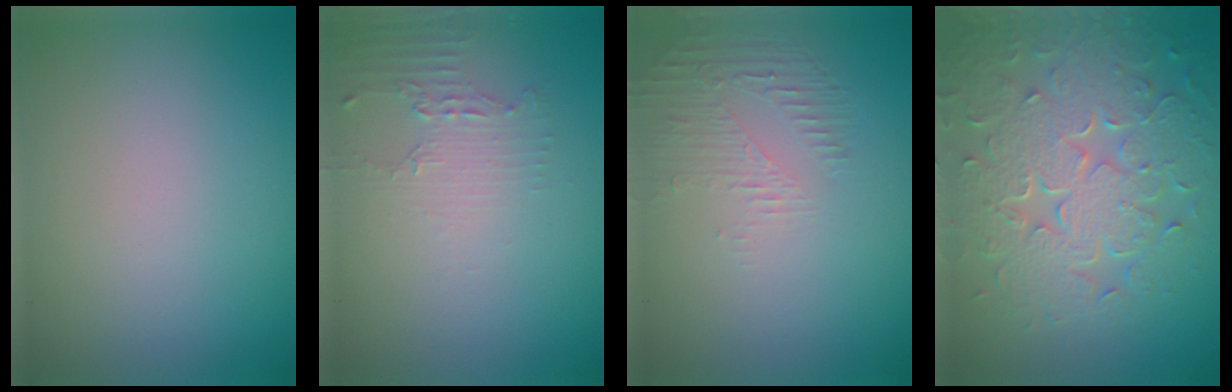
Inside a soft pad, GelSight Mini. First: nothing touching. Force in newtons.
{"total": 2.2, "press": 1.5, "slide": 1.5}
{"total": 1.7, "press": 0.6, "slide": 1.6}
{"total": 8.9, "press": 6.4, "slide": 6.2}